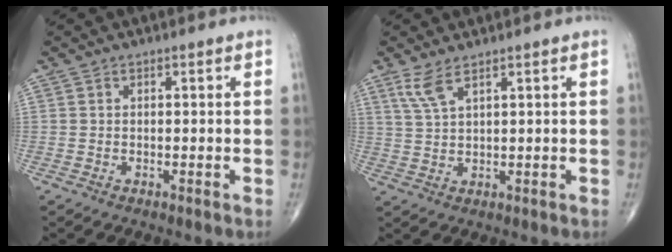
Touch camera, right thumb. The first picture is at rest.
{"total": 4.0, "force": [2.6, 0.9, 2.9], "torque": [-0.071, -0.008, 0.064]}